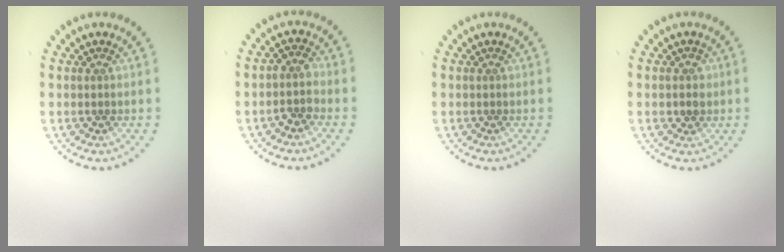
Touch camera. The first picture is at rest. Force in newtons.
{"total": 1.9, "press": 1.6, "slide": 1.0}
{"total": 0.0}
{"total": 1.2, "press": 1.1, "slide": 0.4}